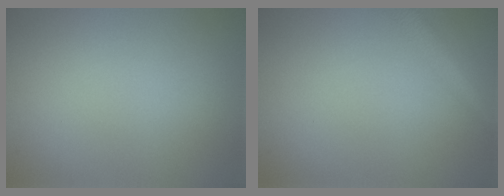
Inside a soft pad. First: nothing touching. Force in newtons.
{"total": 2.3, "press": 2.3, "slide": 0.1}